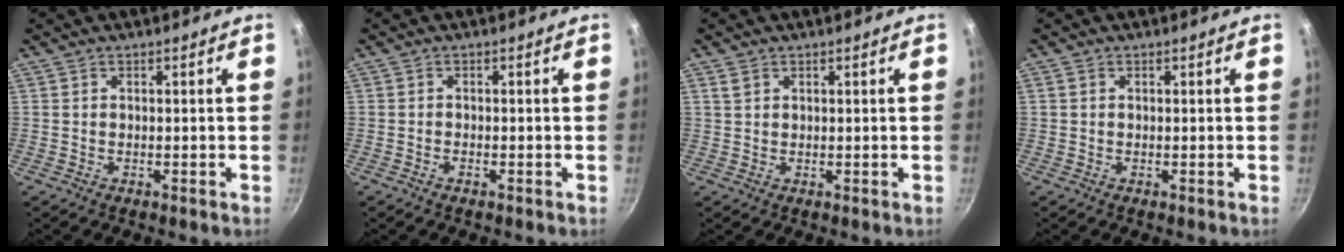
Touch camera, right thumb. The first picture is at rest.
{"total": 0.7, "force": [-0.5, 0.2, 0.4], "torque": [-0.010, 0.003, -0.013]}
{"total": 1.6, "force": [0.9, 1.1, 0.8], "torque": [-0.014, -0.001, 0.017]}
{"total": 0.6, "force": [0.1, 0.5, 0.3], "torque": [-0.005, 0.003, 0.001]}